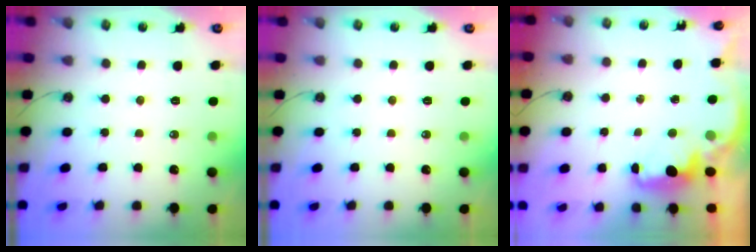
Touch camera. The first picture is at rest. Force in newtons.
{"total": 0.0}
{"total": 2.4, "press": 2.3, "slide": 0.8}